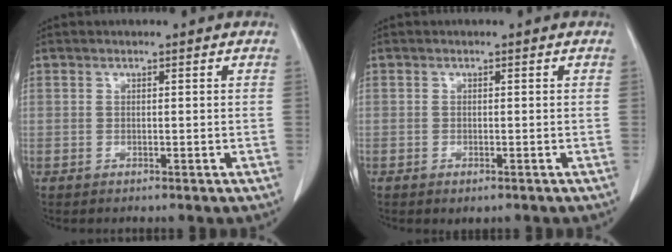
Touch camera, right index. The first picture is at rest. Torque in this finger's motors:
{"motor_torque": [0.28, -0.25, 0.07, 0.00]}